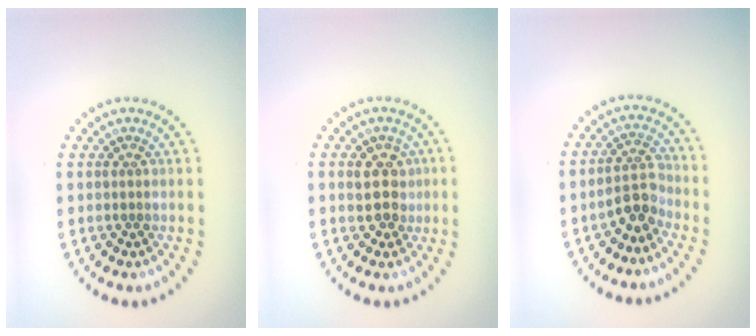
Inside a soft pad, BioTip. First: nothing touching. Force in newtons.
{"total": 3.2, "press": 3.0, "slide": 1.1}
{"total": 2.9, "press": 2.6, "slide": 1.4}